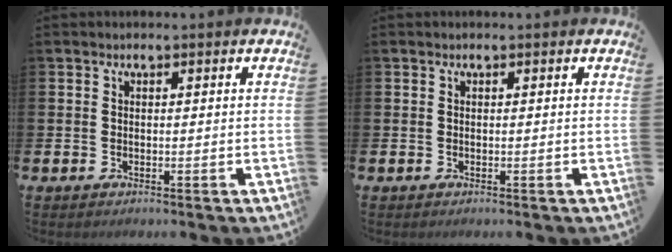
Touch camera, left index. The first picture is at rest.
{"total": 0.0}